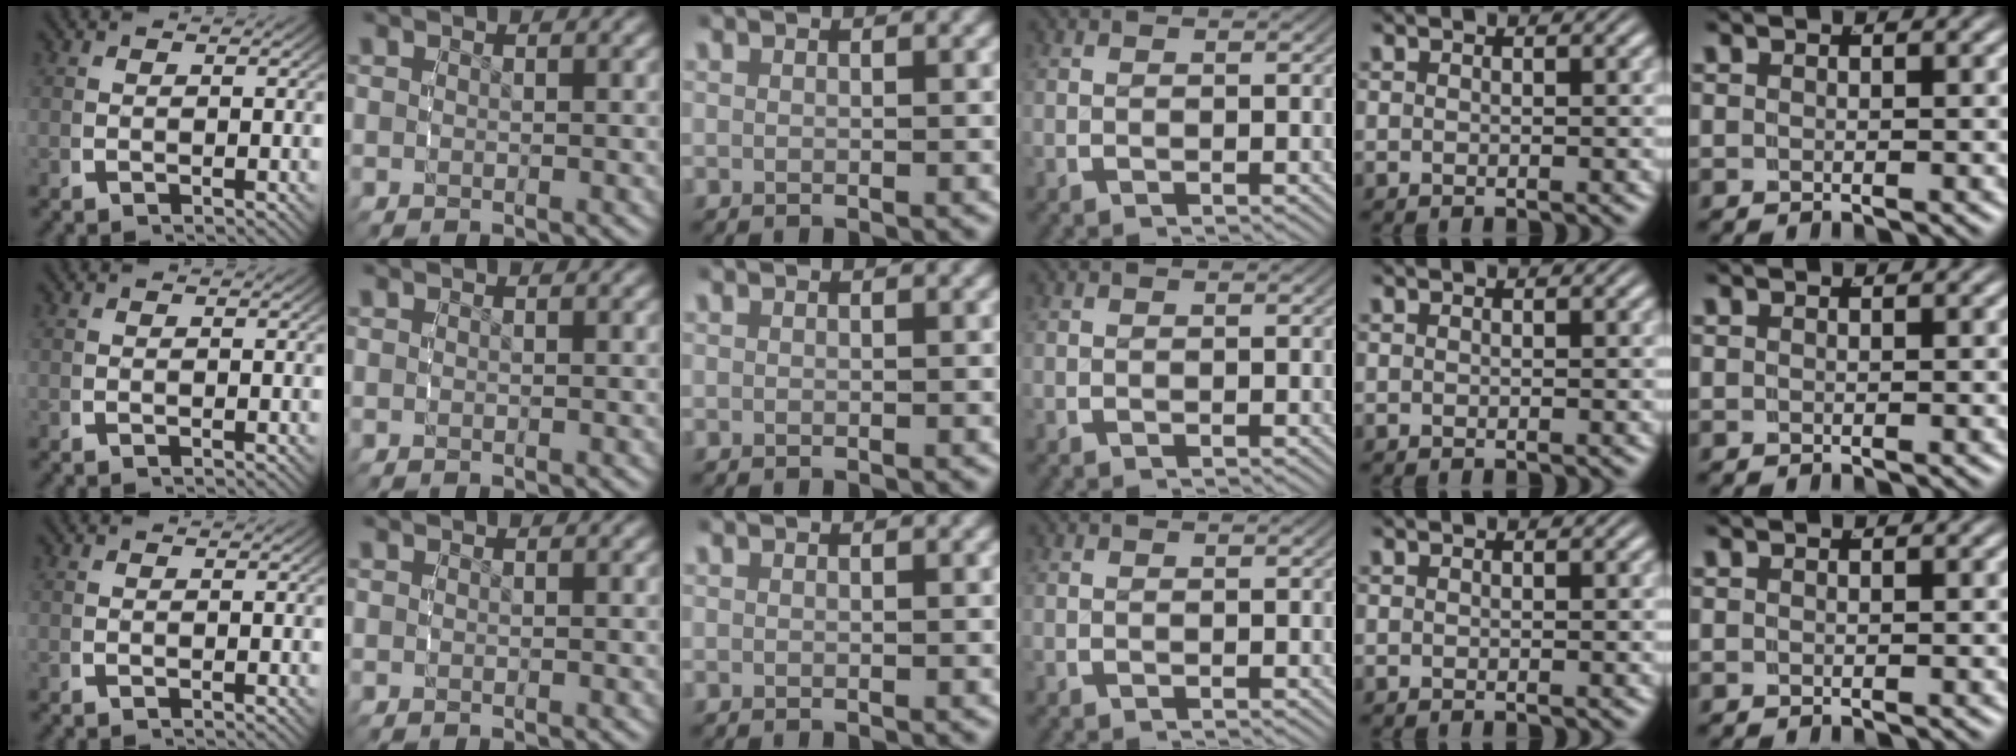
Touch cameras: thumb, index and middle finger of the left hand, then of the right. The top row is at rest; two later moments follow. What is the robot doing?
{"motion": "grasp_and_lifting", "object": "small bumper sticker"}